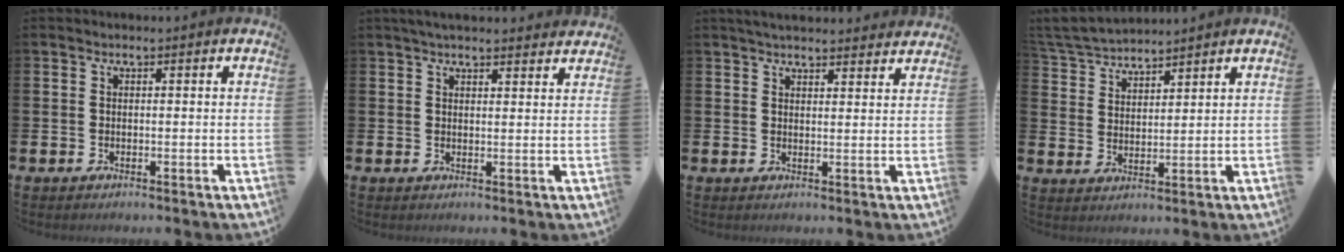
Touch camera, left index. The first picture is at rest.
{"total": 3.2, "force": [3.0, 0.6, 0.8], "torque": [-0.019, -0.008, 0.055]}
{"total": 3.9, "force": [3.8, 0.6, 0.7], "torque": [-0.018, -0.014, 0.070]}
{"total": 5.0, "force": [4.9, 0.7, 0.3], "torque": [-0.030, -0.023, 0.090]}